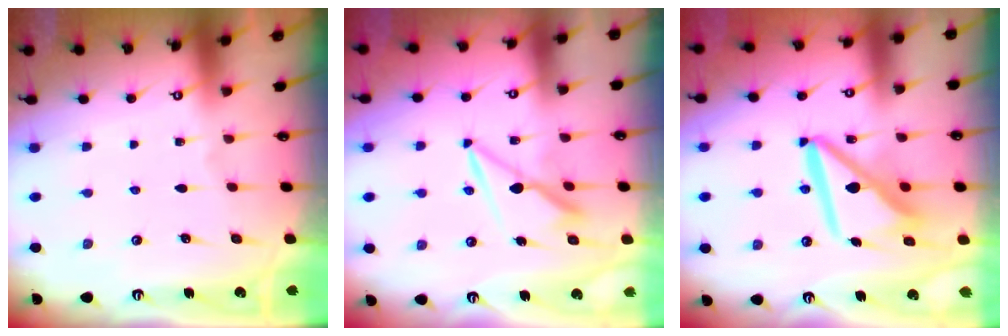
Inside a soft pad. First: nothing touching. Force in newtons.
{"total": 7.7, "press": 7.7, "slide": 1.0}
{"total": 12.8, "press": 12.8, "slide": 1.3}